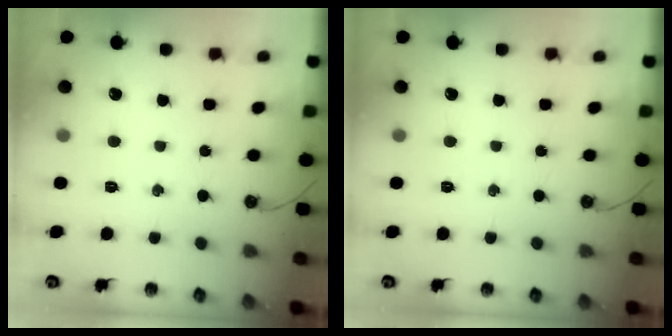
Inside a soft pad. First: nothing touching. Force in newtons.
{"total": 0.0}